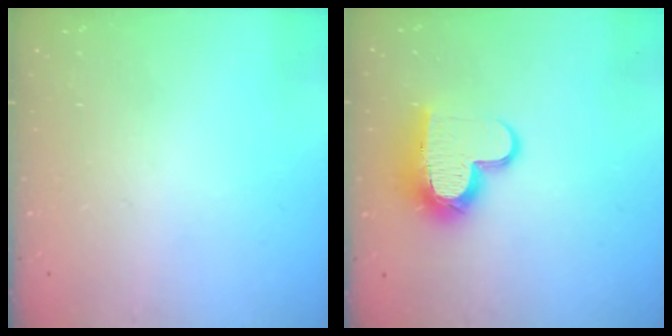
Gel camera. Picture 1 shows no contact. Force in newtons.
{"total": 13.0, "press": 13.0, "slide": 1.2}